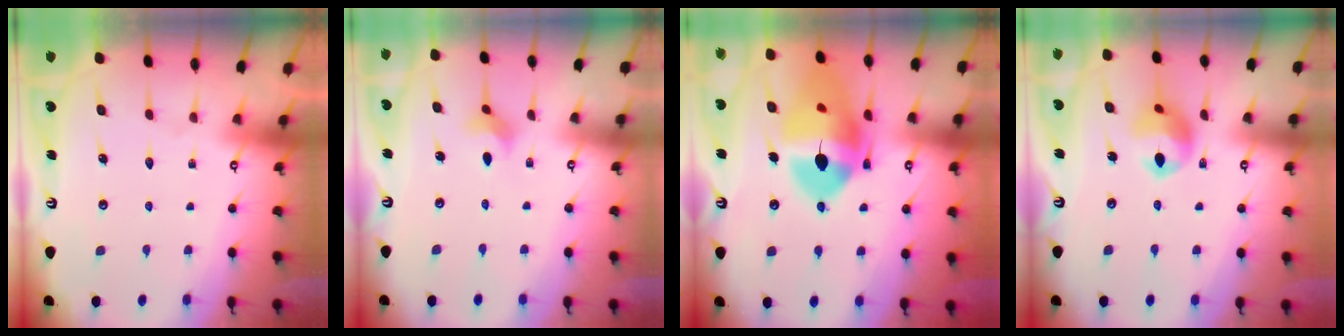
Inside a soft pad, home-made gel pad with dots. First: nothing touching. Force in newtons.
{"total": 2.5, "press": 2.4, "slide": 0.5}
{"total": 20.6, "press": 20.5, "slide": 2.4}
{"total": 10.3, "press": 10.2, "slide": 0.8}